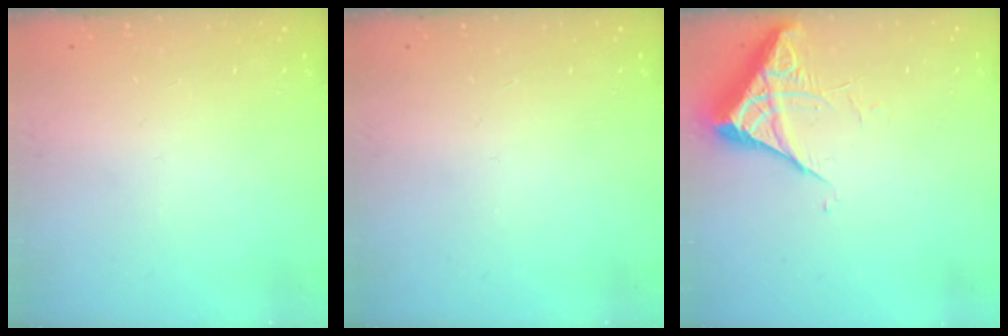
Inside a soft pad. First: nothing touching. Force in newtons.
{"total": 0.0}
{"total": 5.4, "press": 5.4, "slide": 0.3}